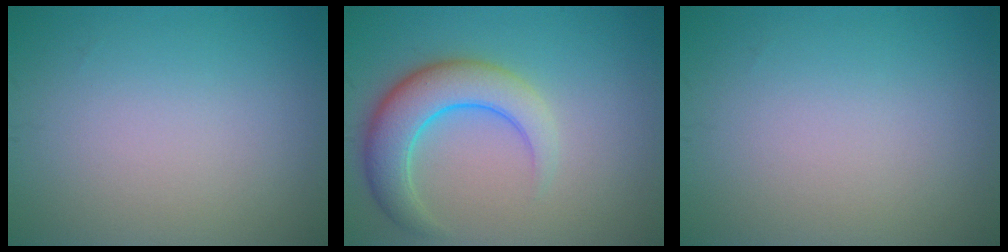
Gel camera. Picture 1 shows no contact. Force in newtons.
{"total": 5.9, "press": 5.9, "slide": 0.3}
{"total": 0.0}